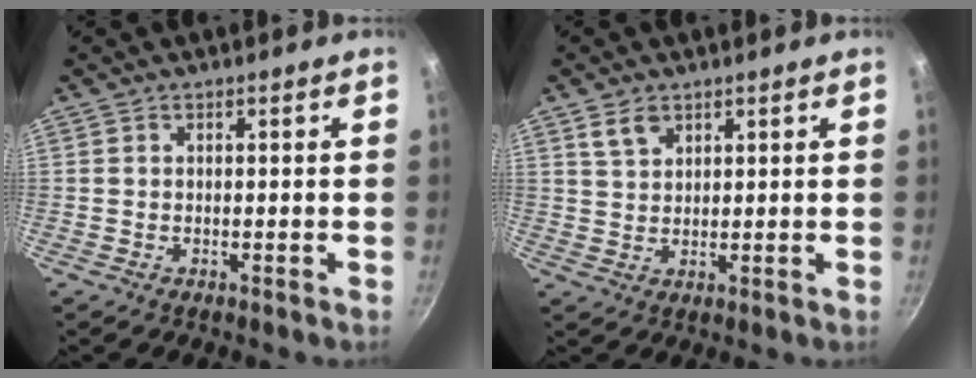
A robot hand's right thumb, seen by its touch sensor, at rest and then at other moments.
{"total": 3.9, "force": [2.4, 2.4, 2.0], "torque": [-0.029, -0.005, 0.049]}